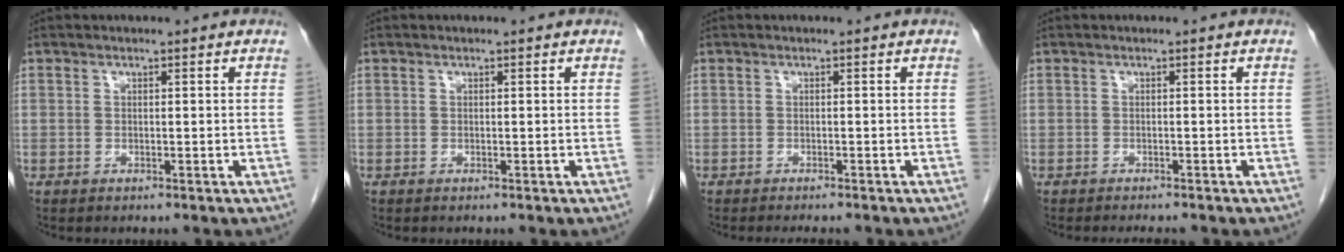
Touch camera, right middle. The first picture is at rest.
{"total": 0.0}
{"total": 3.4, "force": [-3.0, 0.6, 1.5], "torque": [-0.013, -0.004, -0.037]}
{"total": 3.1, "force": [-2.8, 0.5, 1.2], "torque": [-0.010, -0.004, -0.035]}